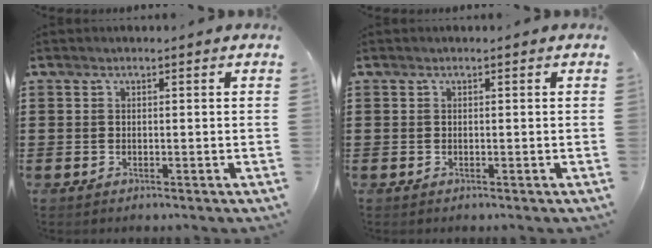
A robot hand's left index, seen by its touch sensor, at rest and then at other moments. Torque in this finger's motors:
{"motor_torque": [0.00, 0.00, 0.00, 0.00]}